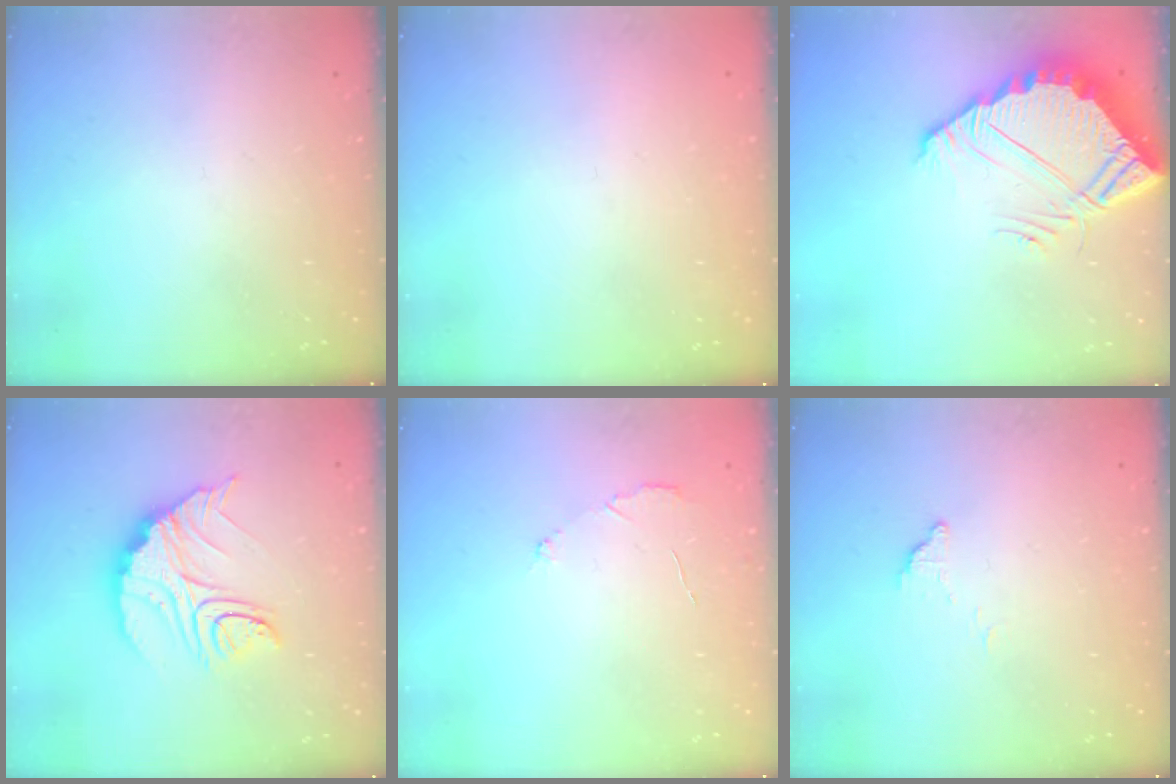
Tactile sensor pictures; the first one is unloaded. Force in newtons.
{"total": 2.2, "press": 2.2, "slide": 0.1}
{"total": 7.1, "press": 7.1, "slide": 0.3}
{"total": 13.6, "press": 13.6, "slide": 1.0}
{"total": 3.0, "press": 3.0, "slide": 0.3}
{"total": 3.6, "press": 3.6, "slide": 0.1}